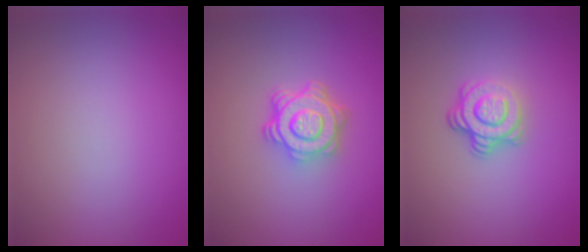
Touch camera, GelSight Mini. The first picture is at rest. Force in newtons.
{"total": 4.9, "press": 3.7, "slide": 3.2}
{"total": 3.9, "press": 2.7, "slide": 2.9}